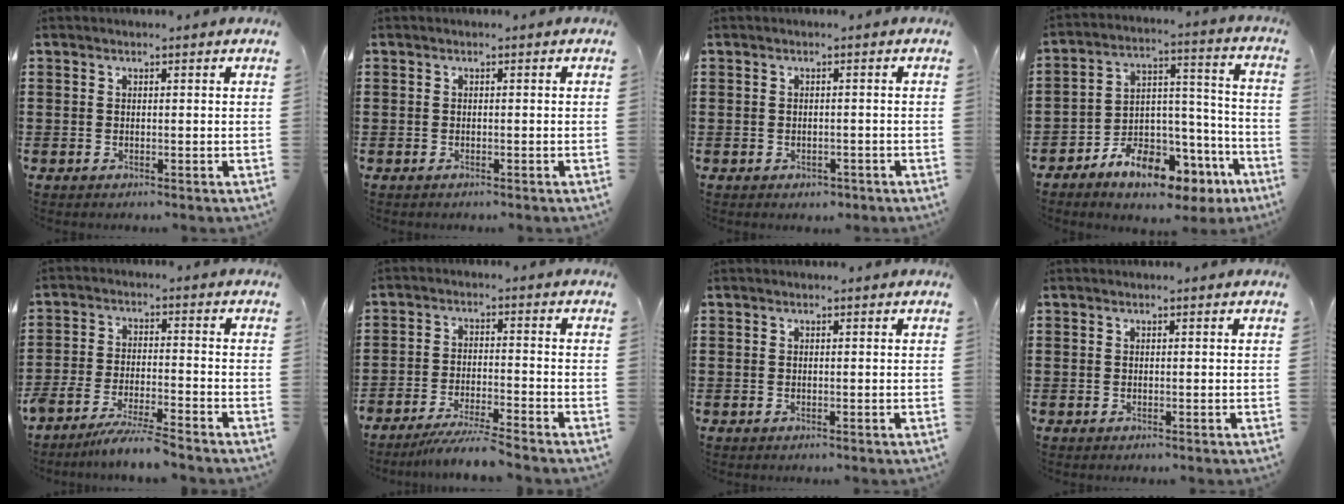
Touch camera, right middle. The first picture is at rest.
{"total": 0.0}
{"total": 0.8, "force": [-0.6, 0.5, 0.3], "torque": [-0.008, -0.002, -0.012]}
{"total": 9.5, "force": [-7.4, 4.3, 4.1], "torque": [-0.069, 0.032, -0.133]}
{"total": 5.9, "force": [-5.7, -0.3, 1.7], "torque": [-0.038, -0.011, -0.112]}
{"total": 5.3, "force": [-5.0, -0.2, 1.6], "torque": [-0.040, -0.013, -0.101]}
{"total": 0.0}
{"total": 0.0}